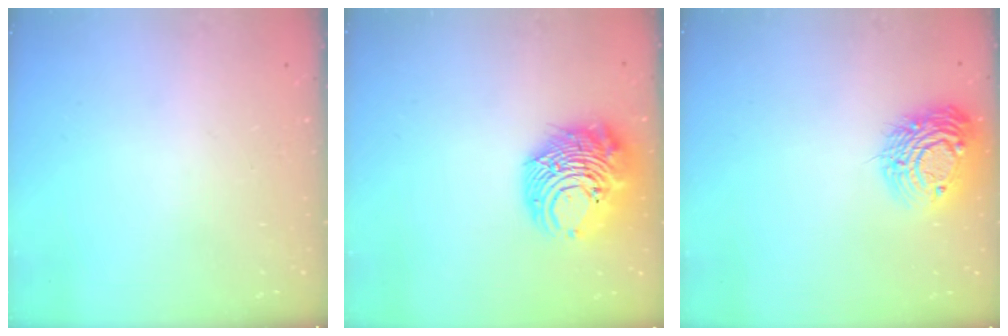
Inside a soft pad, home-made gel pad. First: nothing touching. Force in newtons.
{"total": 13.5, "press": 13.4, "slide": 1.8}
{"total": 13.8, "press": 13.8, "slide": 0.9}